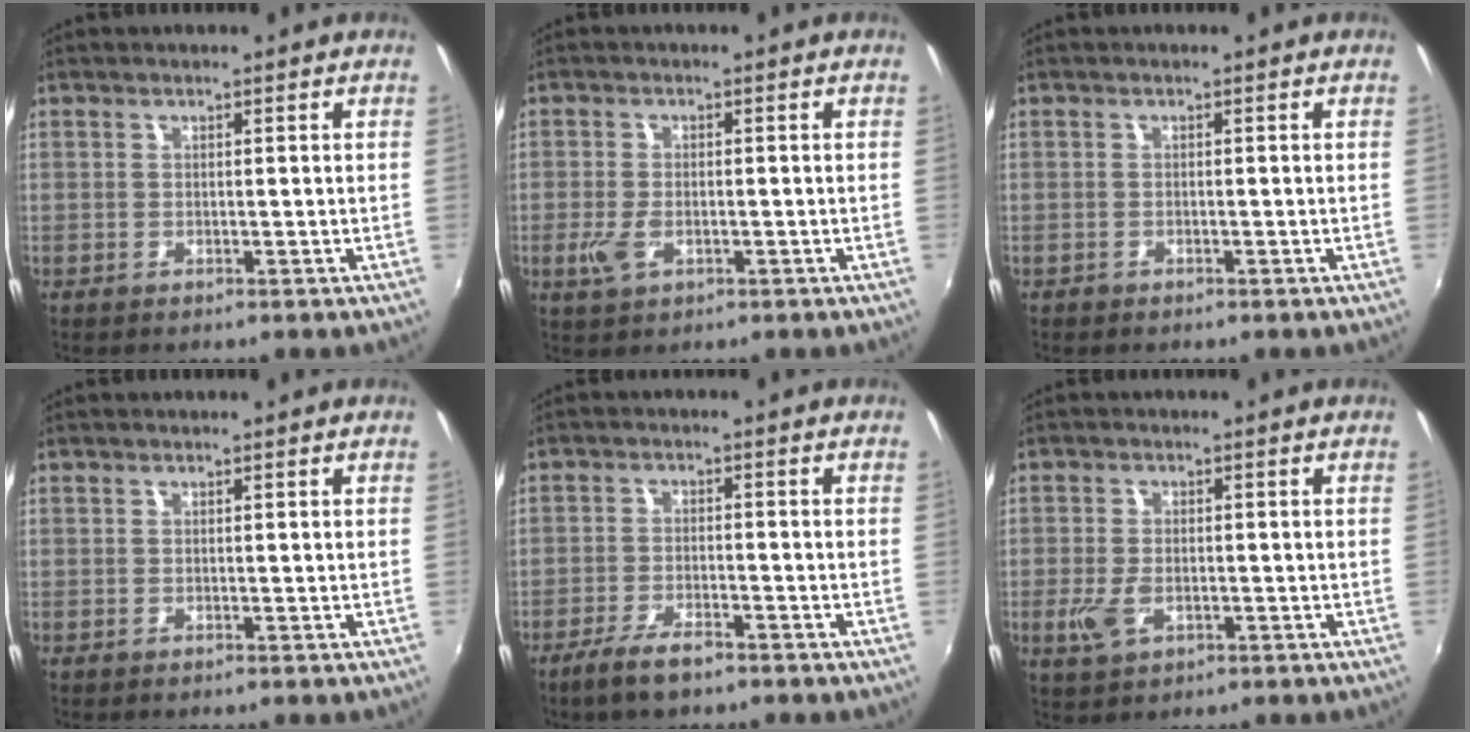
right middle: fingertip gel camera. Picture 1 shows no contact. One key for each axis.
{"total": 3.9, "fx": -1.3, "fy": 2.2, "fz": 2.9, "tx": -0.068, "ty": -0.007, "tz": -0.024}
{"total": 0.7, "fx": -0.5, "fy": 0.4, "fz": 0.0, "tx": -0.006, "ty": -0.001, "tz": -0.009}
{"total": 0.0}
{"total": 5.7, "fx": -4.3, "fy": 1.5, "fz": 3.4, "tx": -0.089, "ty": -0.010, "tz": -0.081}
{"total": 4.8, "fx": -1.5, "fy": 2.9, "fz": 3.5, "tx": -0.082, "ty": -0.008, "tz": -0.025}